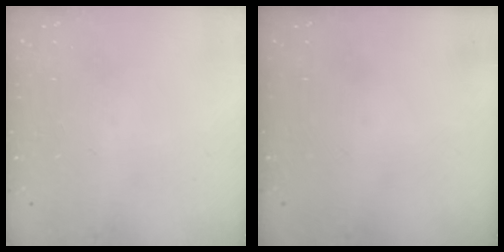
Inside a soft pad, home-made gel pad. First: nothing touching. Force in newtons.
{"total": 0.0}